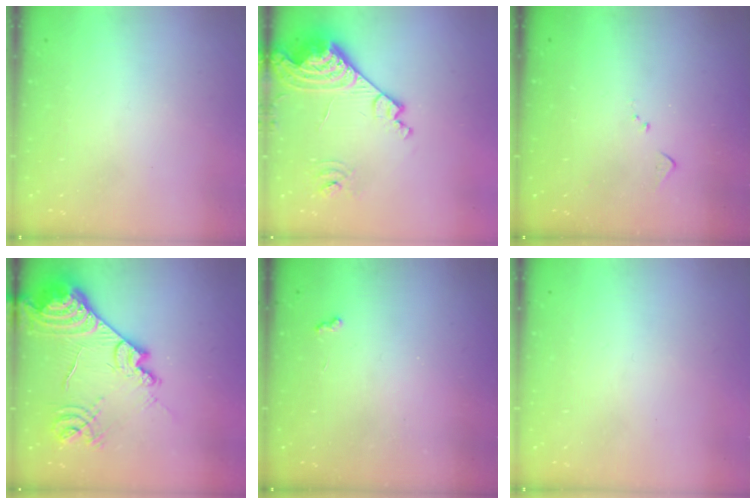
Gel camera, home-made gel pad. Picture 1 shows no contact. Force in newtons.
{"total": 17.5, "press": 17.4, "slide": 1.9}
{"total": 4.9, "press": 4.8, "slide": 0.7}
{"total": 22.8, "press": 22.6, "slide": 2.5}
{"total": 2.6, "press": 2.6, "slide": 0.4}
{"total": 0.0}